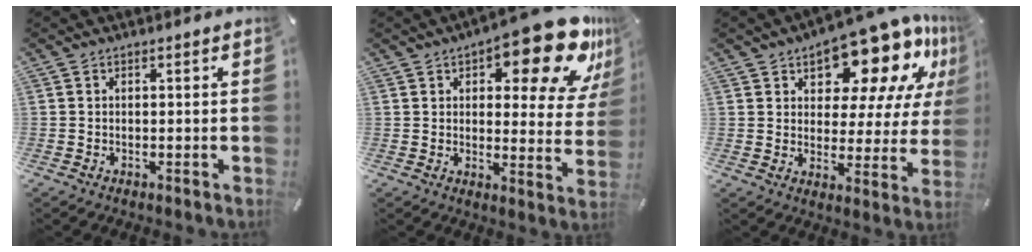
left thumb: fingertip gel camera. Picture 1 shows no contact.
{"total": 19.7, "force": [12.0, 7.9, 13.5], "torque": [-0.167, -0.083, 0.195]}
{"total": 17.9, "force": [12.6, 8.3, 9.5], "torque": [-0.136, -0.095, 0.212]}